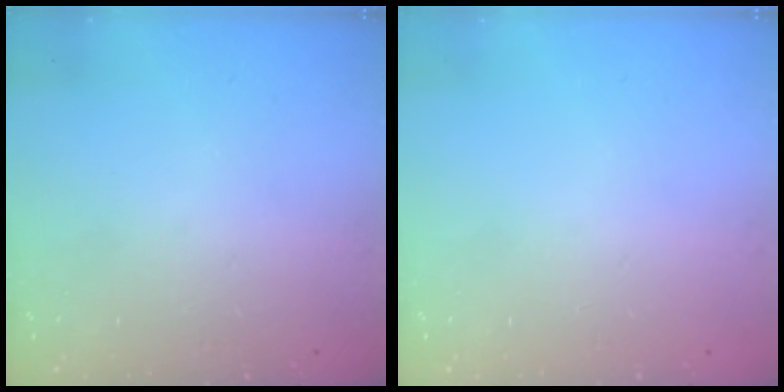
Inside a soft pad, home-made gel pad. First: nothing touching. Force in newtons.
{"total": 0.0}